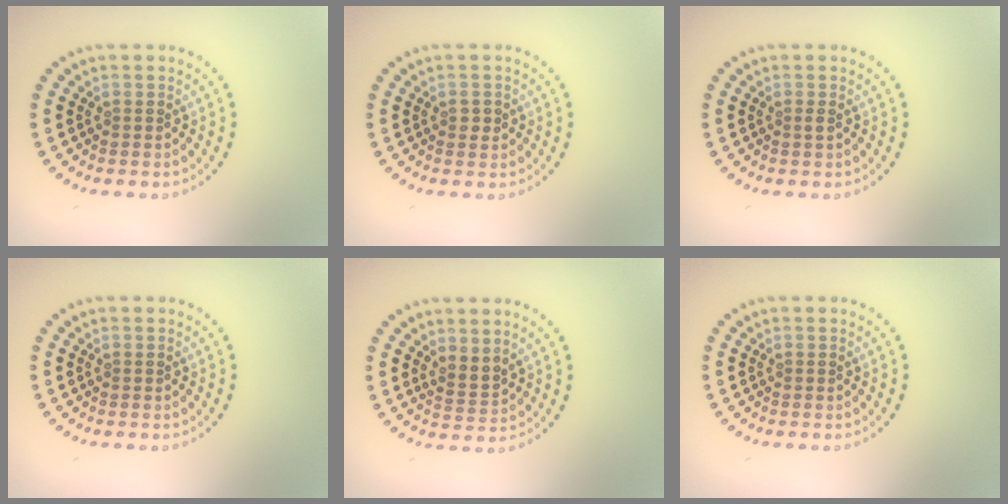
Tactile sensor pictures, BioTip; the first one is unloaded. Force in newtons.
{"total": 1.0, "press": 1.0, "slide": 0.0}
{"total": 0.5, "press": 0.3, "slide": 0.4}
{"total": 0.0}
{"total": 2.0, "press": 1.4, "slide": 1.4}
{"total": 0.0}